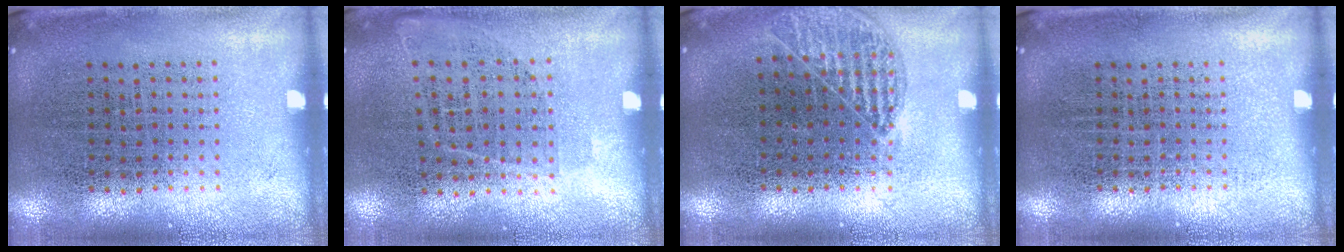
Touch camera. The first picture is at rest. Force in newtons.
{"total": 0.9, "press": 0.7, "slide": 0.6}
{"total": 1.0, "press": 1.0, "slide": 0.3}
{"total": 0.0}